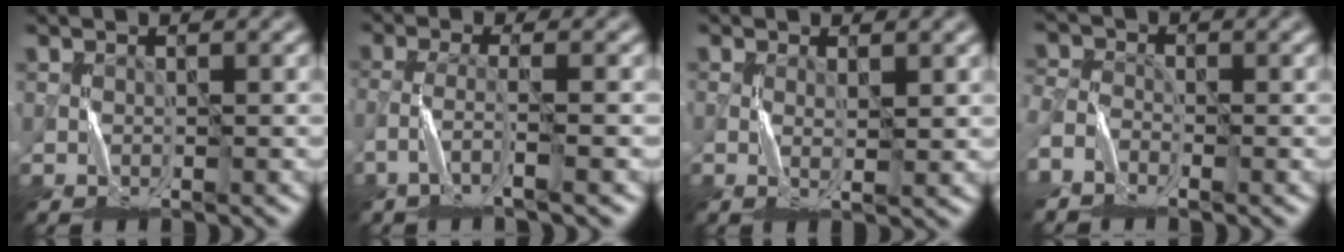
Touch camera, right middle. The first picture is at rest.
{"total": 2.4, "force": [-1.8, 0.0, 1.6], "torque": [-0.030, 0.009, -0.050]}
{"total": 0.8, "force": [0.2, 0.1, 0.8], "torque": [-0.017, 0.002, 0.004]}
{"total": 3.4, "force": [-2.7, 1.7, 1.1], "torque": [-0.022, 0.000, -0.060]}